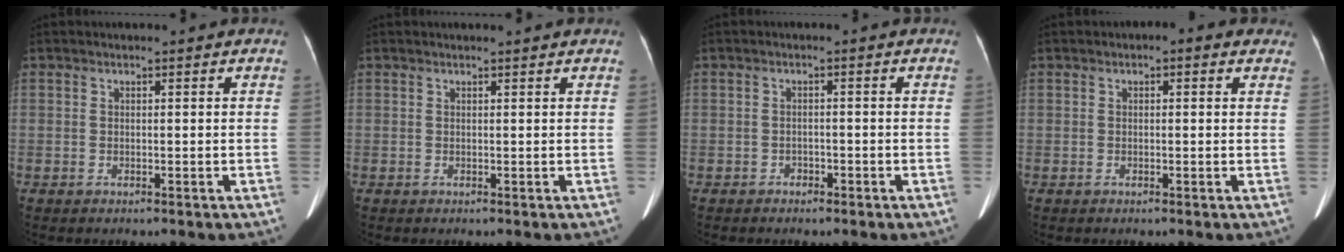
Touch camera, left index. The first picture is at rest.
{"total": 2.1, "force": [2.0, 0.0, 0.6], "torque": [-0.010, 0.013, 0.022]}
{"total": 1.0, "force": [-0.8, 0.6, 0.1], "torque": [-0.005, 0.002, -0.014]}
{"total": 2.5, "force": [1.2, 1.1, 1.9], "torque": [-0.017, 0.017, 0.009]}